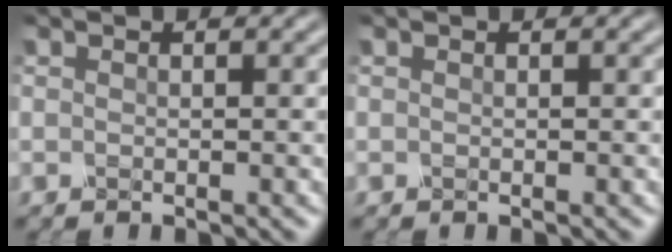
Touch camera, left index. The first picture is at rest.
{"total": 0.0}